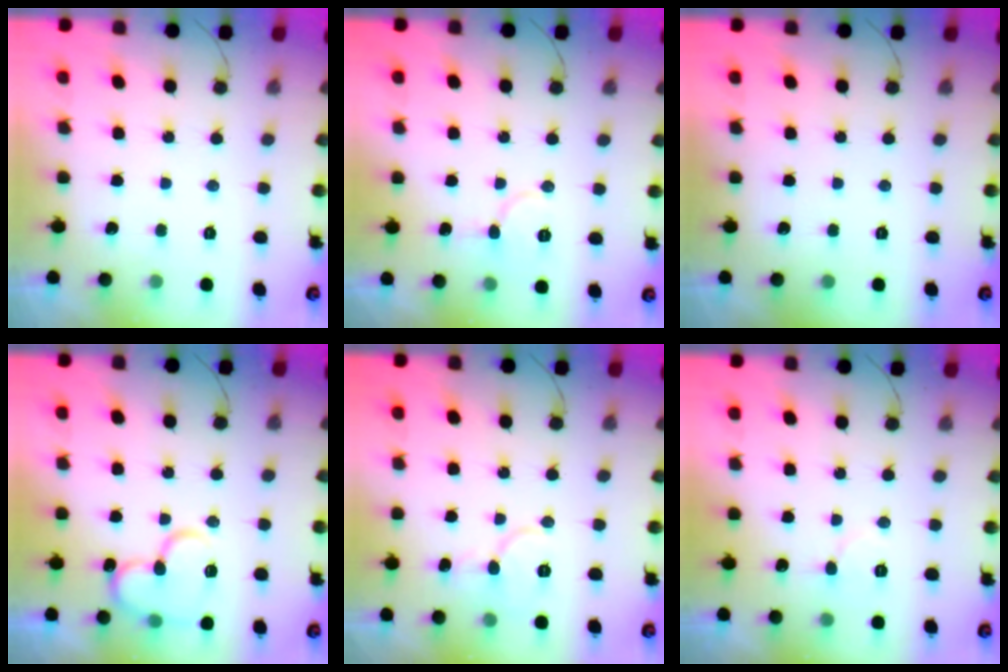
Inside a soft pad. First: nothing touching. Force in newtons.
{"total": 8.3, "press": 8.2, "slide": 0.7}
{"total": 0.0}
{"total": 14.8, "press": 14.7, "slide": 2.3}
{"total": 8.0, "press": 8.0, "slide": 0.9}
{"total": 5.9, "press": 5.9, "slide": 0.7}